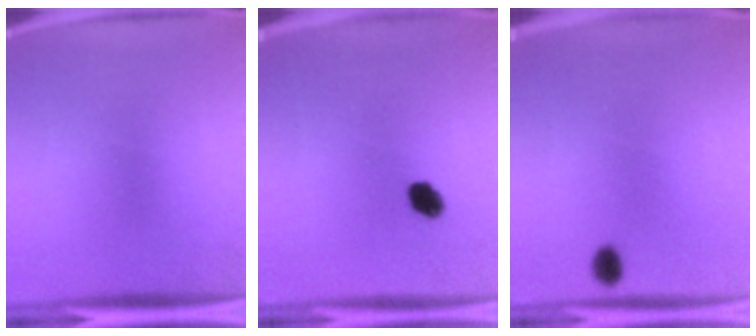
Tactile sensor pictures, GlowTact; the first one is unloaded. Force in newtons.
{"total": 4.0}
{"total": 1.7}